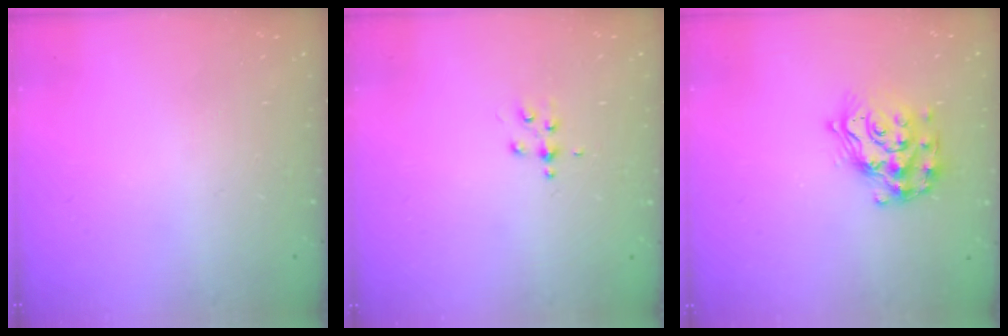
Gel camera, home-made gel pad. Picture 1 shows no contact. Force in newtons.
{"total": 4.4, "press": 3.9, "slide": 2.0}
{"total": 16.2, "press": 16.2, "slide": 1.1}